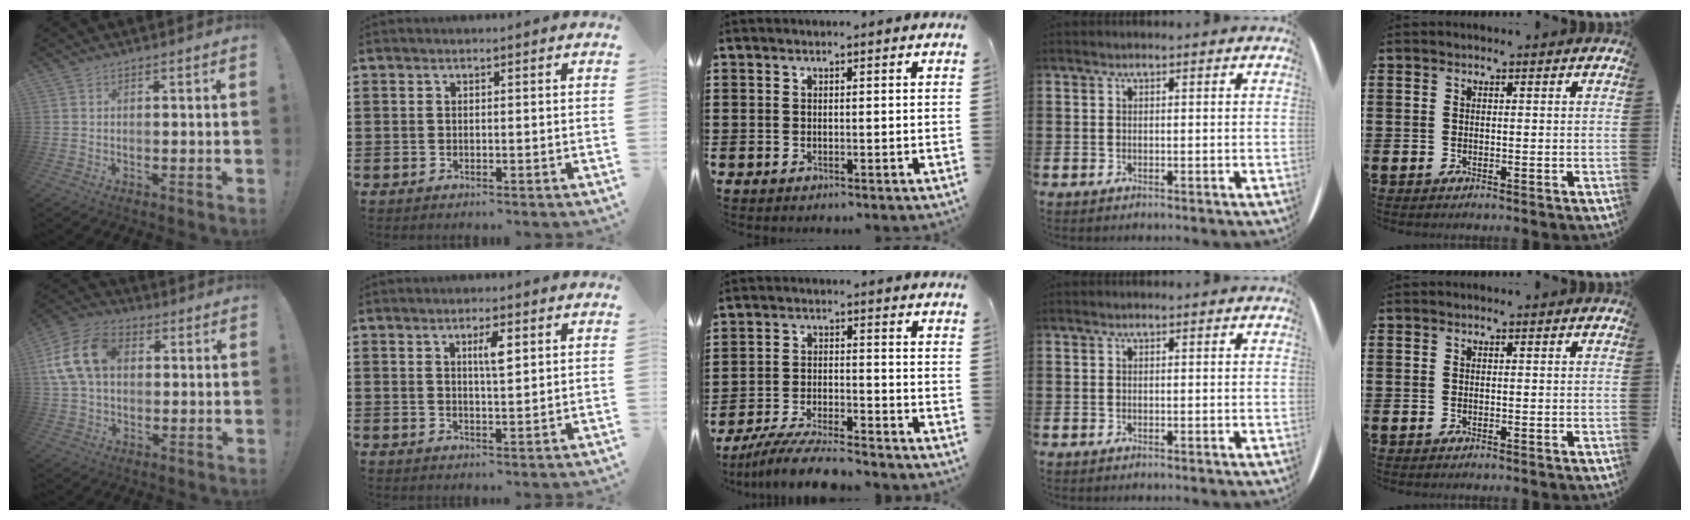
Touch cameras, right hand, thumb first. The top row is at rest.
{"thumb": {"total": 15.4, "force": [3.3, 11.0, 10.2], "torque": [-0.204, 0.010, 0.066]}, "index": {"total": 3.2, "force": [1.2, 0.7, 2.9], "torque": [-0.052, 0.003, 0.017]}, "middle": {"total": 6.8, "force": [-6.2, 0.4, 2.6], "torque": [-0.058, -0.007, -0.119]}}